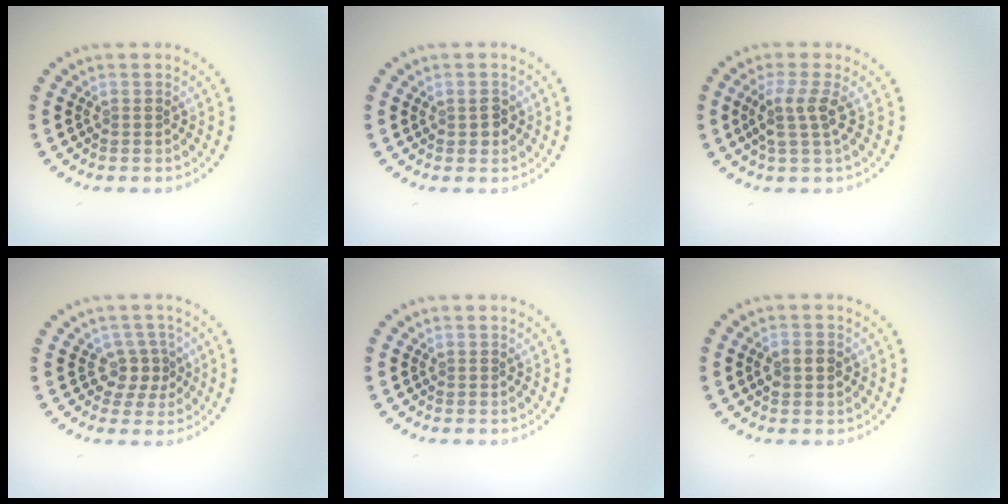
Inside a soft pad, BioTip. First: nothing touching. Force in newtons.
{"total": 1.5, "press": 1.5, "slide": 0.3}
{"total": 2.7, "press": 2.0, "slide": 1.8}
{"total": 2.4, "press": 1.8, "slide": 1.6}
{"total": 0.0}
{"total": 1.8, "press": 1.8, "slide": 0.1}